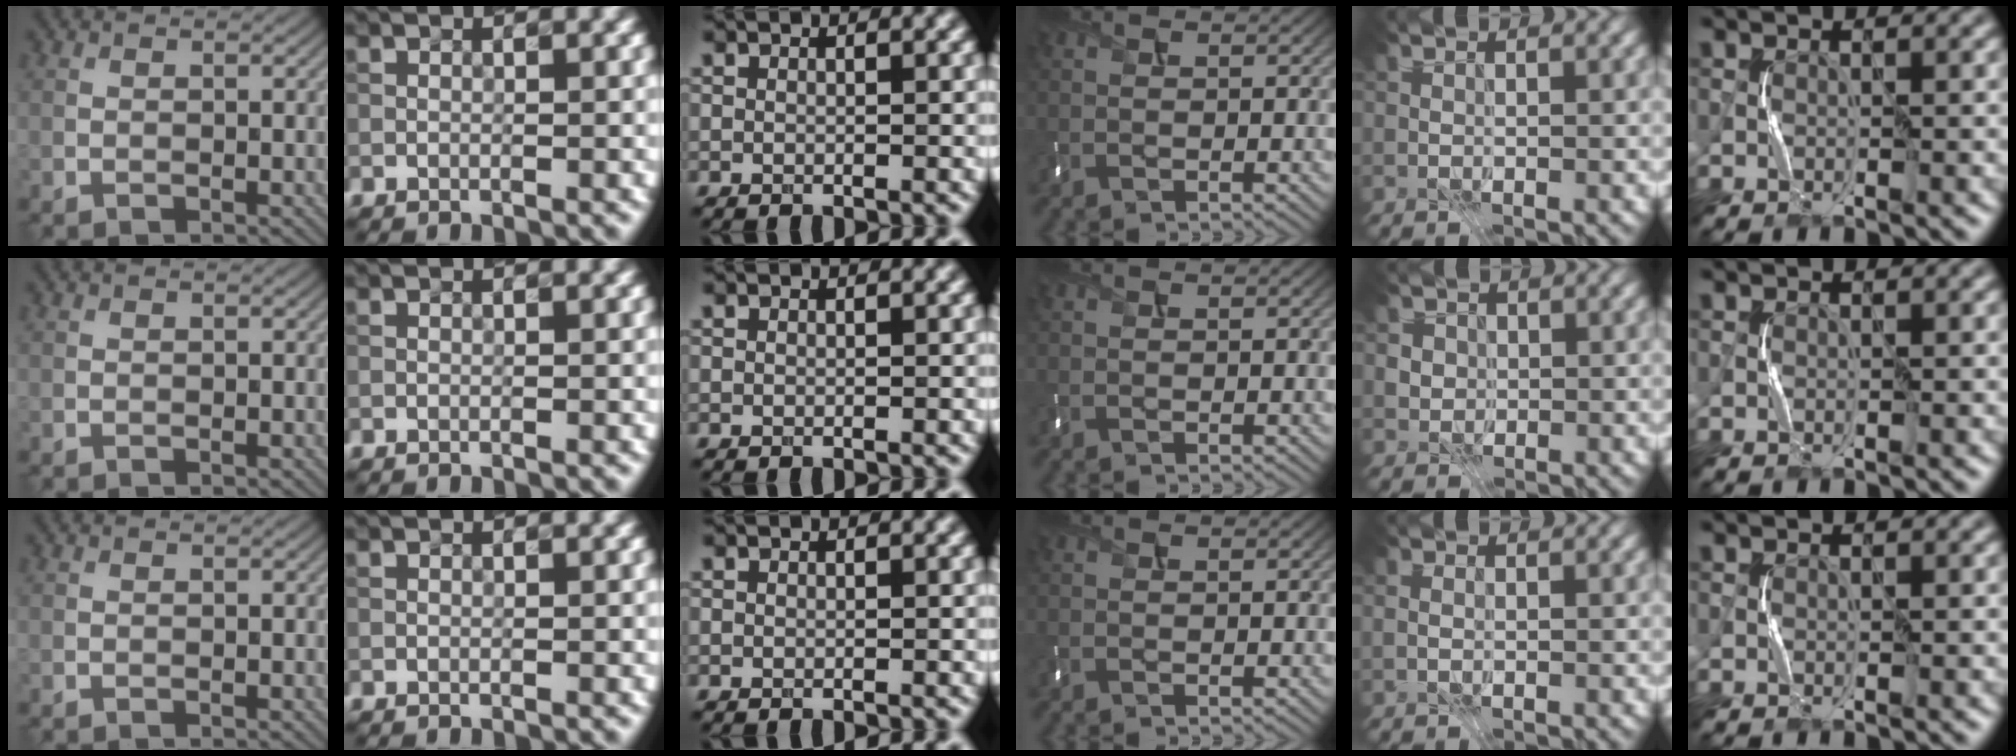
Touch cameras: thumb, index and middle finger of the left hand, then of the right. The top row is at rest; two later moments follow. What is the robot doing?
{"motion": "press", "object": "keyboard"}